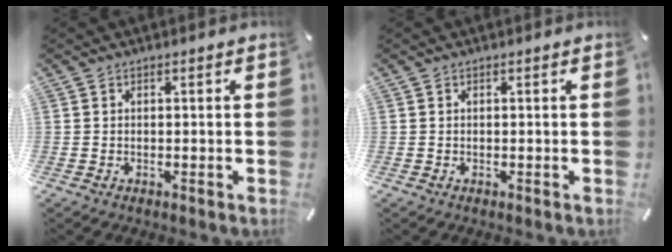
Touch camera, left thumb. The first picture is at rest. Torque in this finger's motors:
{"motor_torque": [0.03, 0.03, -0.07, -0.07, 0.00]}